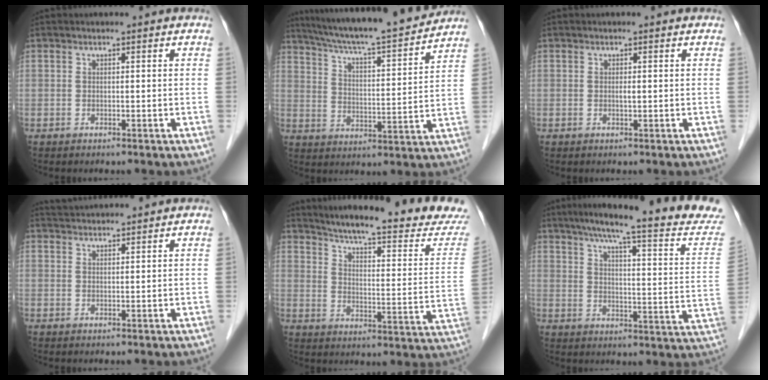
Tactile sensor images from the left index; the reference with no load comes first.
{"total": 18.1, "force": [16.4, 0.1, 7.6], "torque": [-0.128, -0.003, 0.247]}
{"total": 0.5, "force": [0.0, 0.1, 0.5], "torque": [-0.012, 0.000, -0.001]}
{"total": 3.9, "force": [3.8, -0.2, 0.6], "torque": [-0.012, 0.031, 0.068]}
{"total": 23.0, "force": [21.2, 0.9, 8.9], "torque": [-0.127, -0.084, 0.266]}
{"total": 23.7, "force": [20.3, 0.9, 12.0], "torque": [-0.167, -0.048, 0.251]}